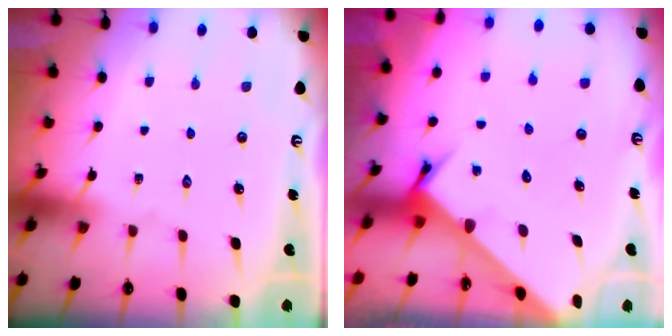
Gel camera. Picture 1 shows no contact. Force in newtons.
{"total": 3.5, "press": 3.5, "slide": 0.3}